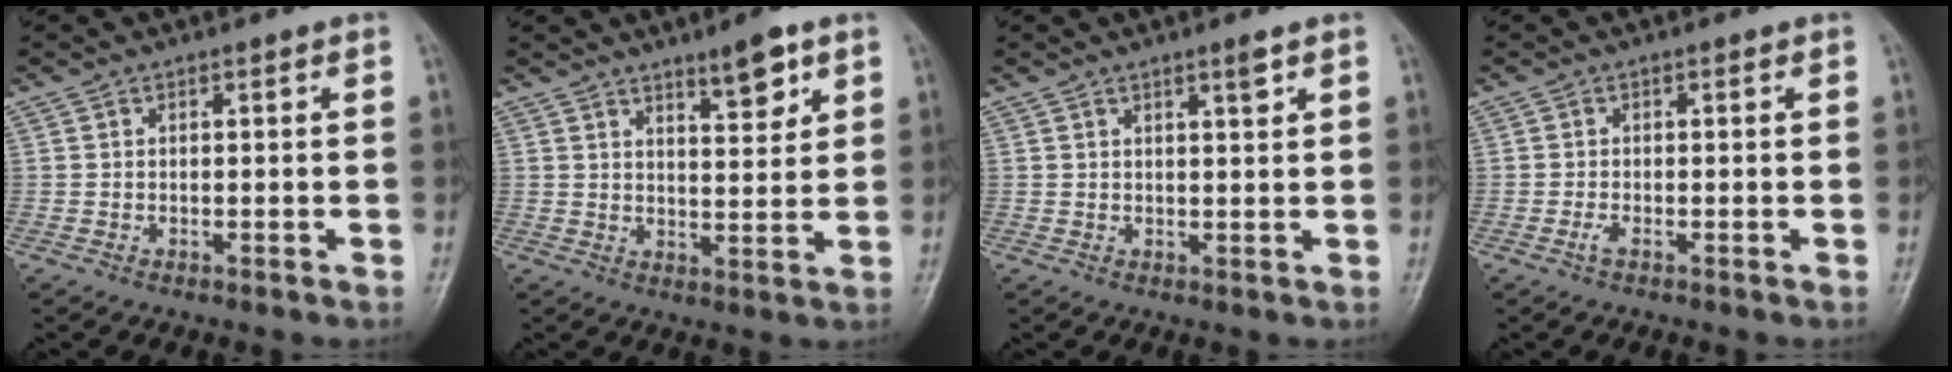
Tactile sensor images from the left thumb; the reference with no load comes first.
{"total": 6.5, "force": [4.2, 1.9, 4.5], "torque": [-0.056, -0.030, 0.064]}
{"total": 2.1, "force": [1.4, 0.2, 1.6], "torque": [-0.024, -0.010, 0.024]}
{"total": 1.1, "force": [-0.5, 0.4, 0.9], "torque": [-0.022, -0.003, -0.012]}